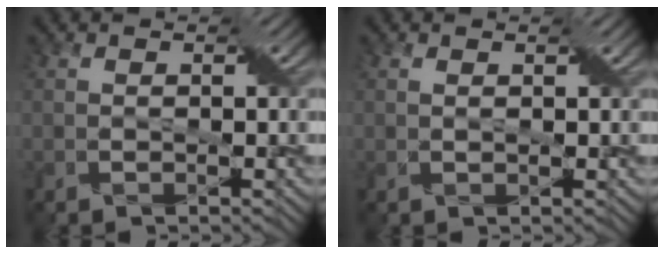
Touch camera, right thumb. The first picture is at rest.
{"total": 0.8, "force": [0.5, 0.2, 0.6], "torque": [-0.016, 0.001, 0.010]}